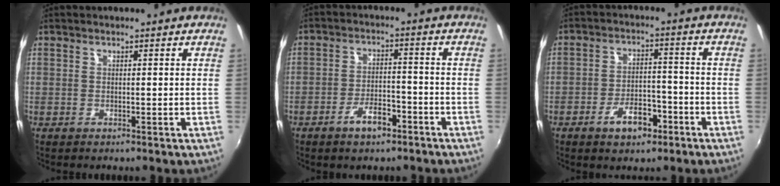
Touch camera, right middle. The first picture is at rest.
{"total": 5.8, "force": [-3.9, 2.5, 3.5], "torque": [-0.071, 0.005, -0.058]}
{"total": 7.1, "force": [-4.2, 3.6, 4.5], "torque": [-0.088, 0.009, -0.059]}